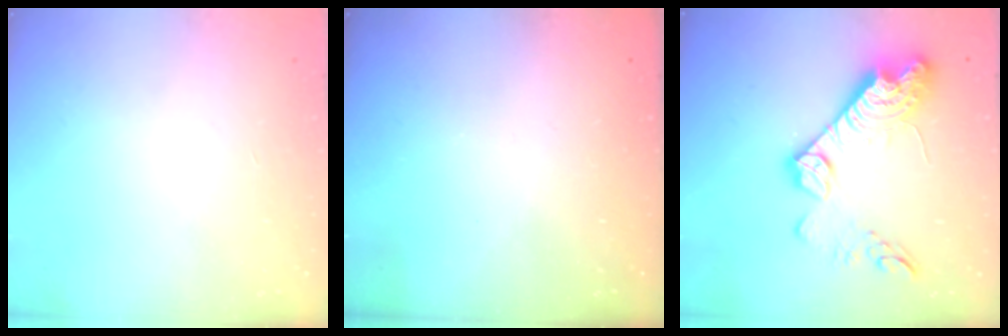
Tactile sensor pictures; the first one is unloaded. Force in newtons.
{"total": 0.0}
{"total": 18.9, "press": 18.8, "slide": 1.4}